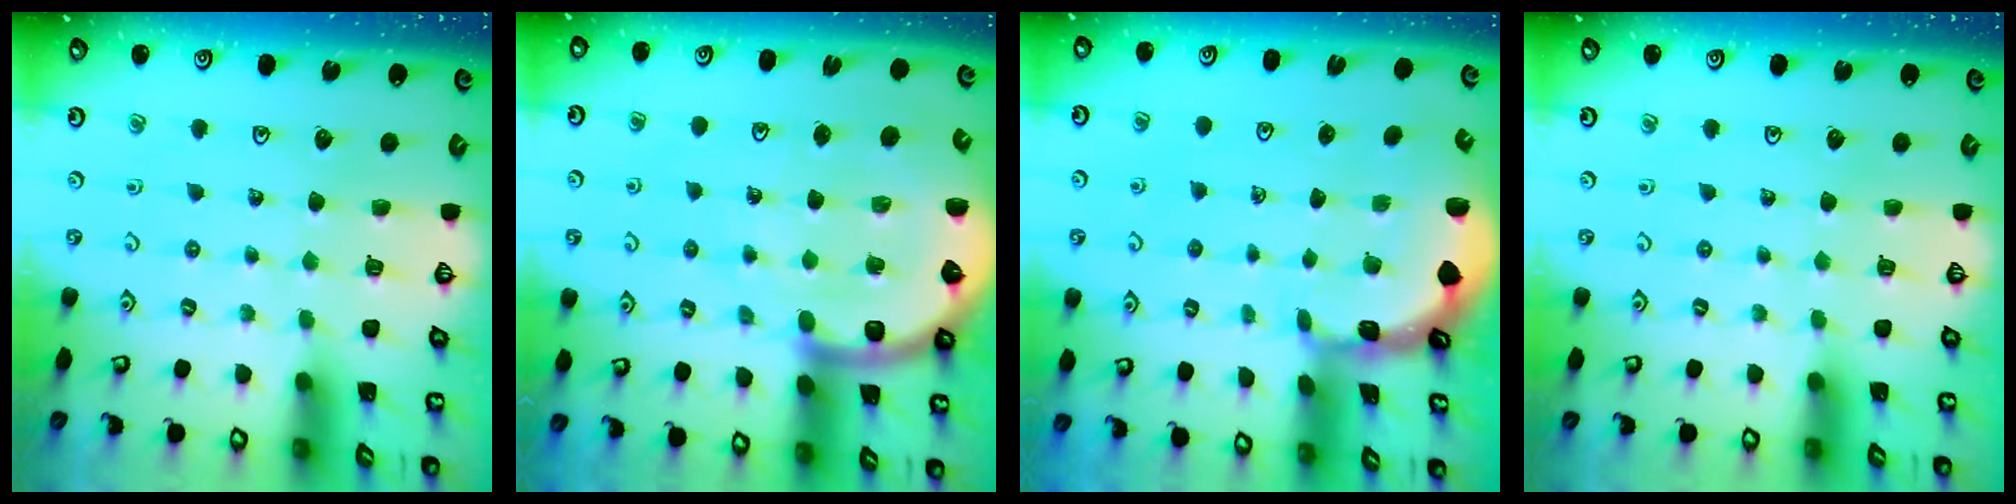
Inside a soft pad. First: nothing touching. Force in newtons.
{"total": 10.1, "press": 9.9, "slide": 2.0}
{"total": 1.3, "press": 1.3, "slide": 0.2}
{"total": 0.0}